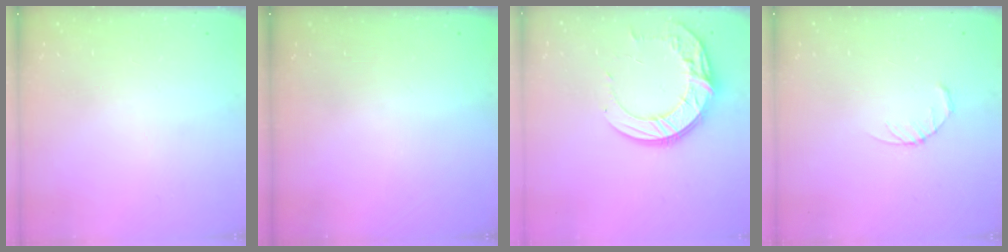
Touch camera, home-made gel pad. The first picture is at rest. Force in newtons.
{"total": 0.0}
{"total": 13.6, "press": 13.5, "slide": 1.2}
{"total": 3.2, "press": 3.2, "slide": 0.5}